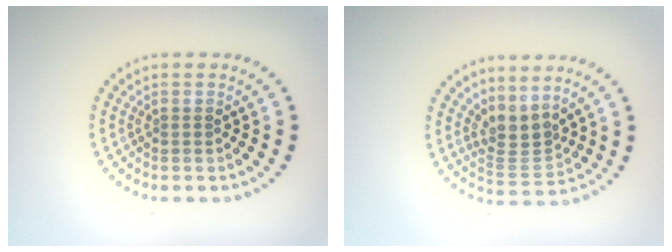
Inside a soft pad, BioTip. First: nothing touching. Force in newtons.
{"total": 2.8, "press": 2.1, "slide": 1.9}